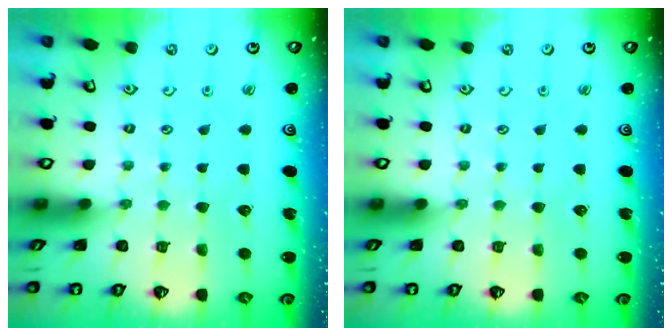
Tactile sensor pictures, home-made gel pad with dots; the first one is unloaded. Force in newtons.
{"total": 0.0}